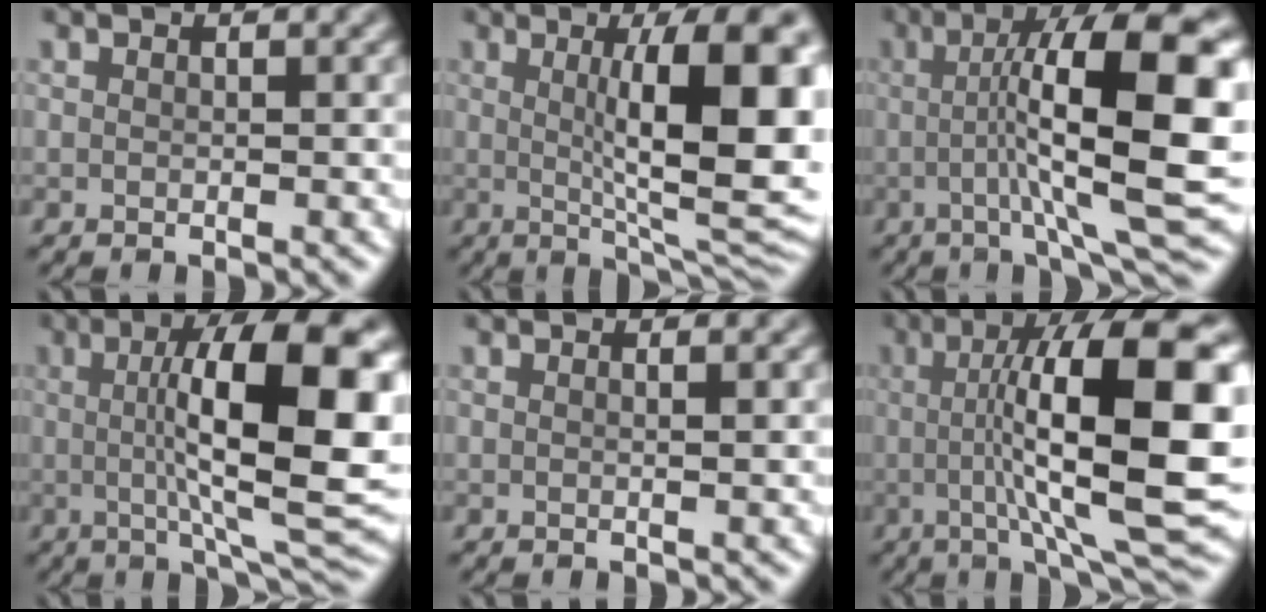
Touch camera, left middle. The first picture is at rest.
{"total": 12.0, "force": [1.6, 2.8, 11.6], "torque": [-0.153, -0.001, 0.031]}
{"total": 13.4, "force": [0.0, 2.4, 13.2], "torque": [-0.184, 0.026, -0.003]}
{"total": 14.3, "force": [1.2, 4.0, 13.7], "torque": [-0.186, 0.006, 0.014]}
{"total": 1.0, "force": [0.2, 0.3, 0.9], "torque": [-0.009, 0.003, -0.004]}
{"total": 14.6, "force": [0.3, 2.9, 14.3], "torque": [-0.205, 0.016, 0.003]}